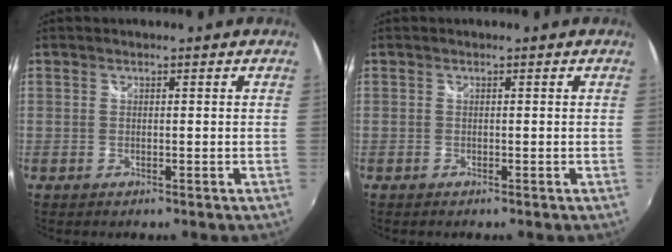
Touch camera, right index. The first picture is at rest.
{"total": 0.0}